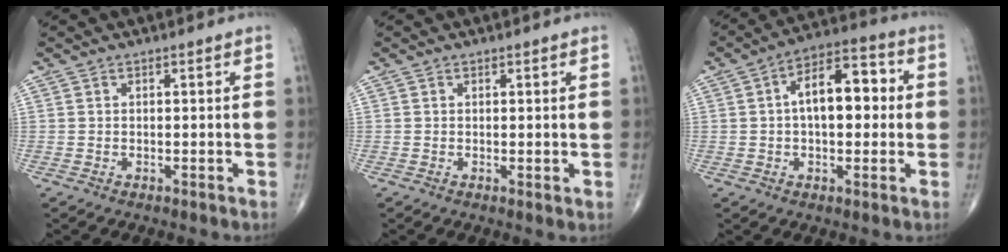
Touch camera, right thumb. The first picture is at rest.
{"total": 0.8, "force": [0.1, 0.3, 0.7], "torque": [-0.014, -0.005, 0.001]}
{"total": 12.1, "force": [1.2, 6.5, 10.2], "torque": [-0.134, 0.031, 0.009]}